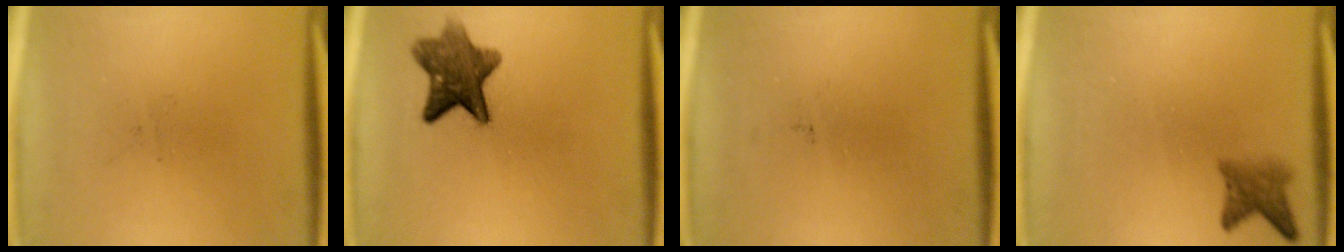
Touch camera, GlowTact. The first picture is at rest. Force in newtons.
{"total": 8.3}
{"total": 0.0}
{"total": 2.8}